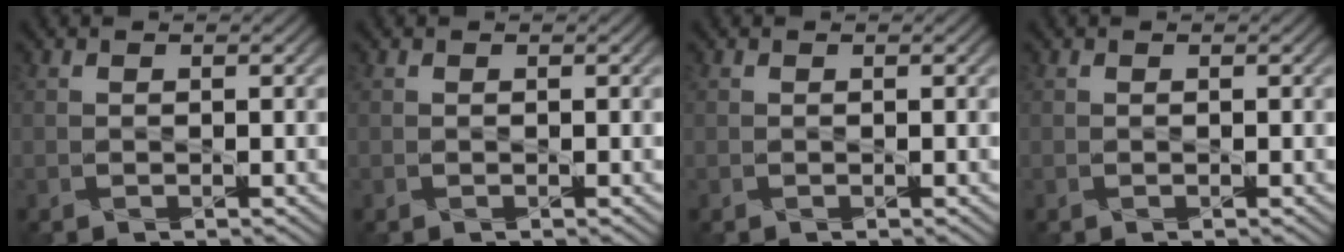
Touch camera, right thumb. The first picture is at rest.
{"total": 0.0}
{"total": 0.0}
{"total": 0.0}